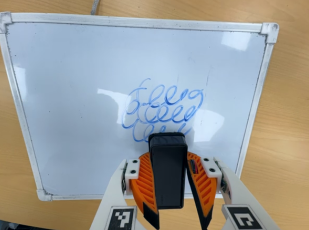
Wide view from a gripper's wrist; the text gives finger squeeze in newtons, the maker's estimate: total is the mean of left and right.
{"total": 10.6, "left": 9.5, "right": 11.7}